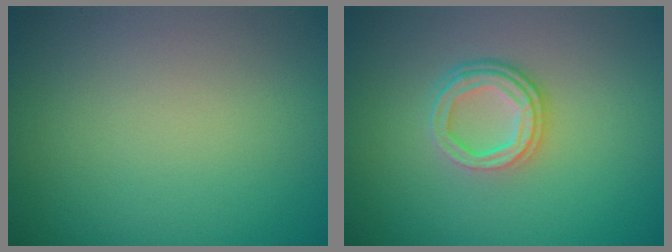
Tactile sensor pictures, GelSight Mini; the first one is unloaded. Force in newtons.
{"total": 3.5, "press": 2.6, "slide": 2.3}